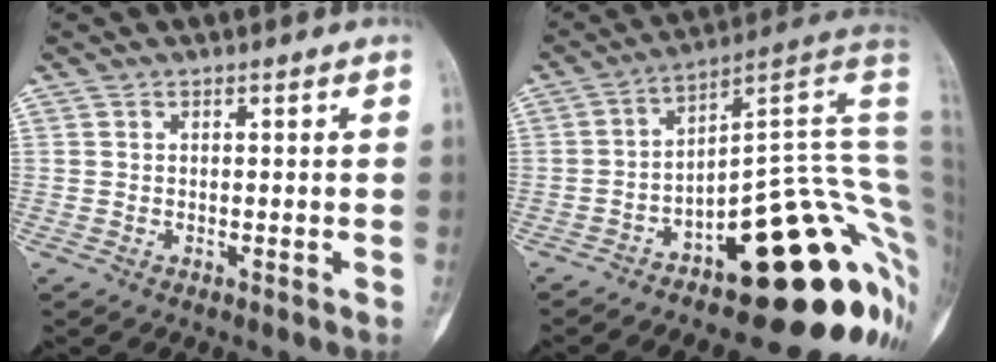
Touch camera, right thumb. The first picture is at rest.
{"total": 24.8, "force": [-5.8, 9.1, 22.3], "torque": [-0.176, 0.090, -0.069]}